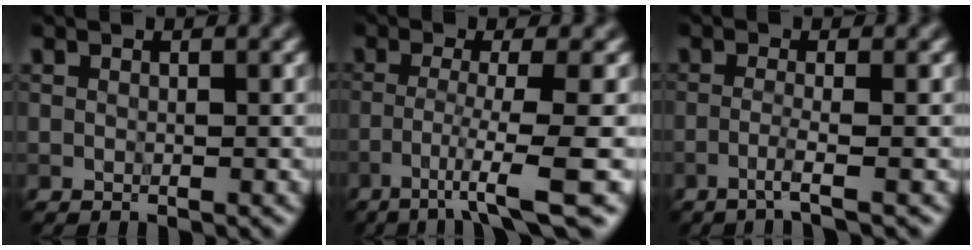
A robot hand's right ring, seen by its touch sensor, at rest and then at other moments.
{"total": 5.8, "force": [-2.8, 0.2, 5.1], "torque": [-0.079, -0.004, -0.053]}
{"total": 2.0, "force": [-1.1, 0.1, 1.7], "torque": [-0.025, 0.004, -0.036]}